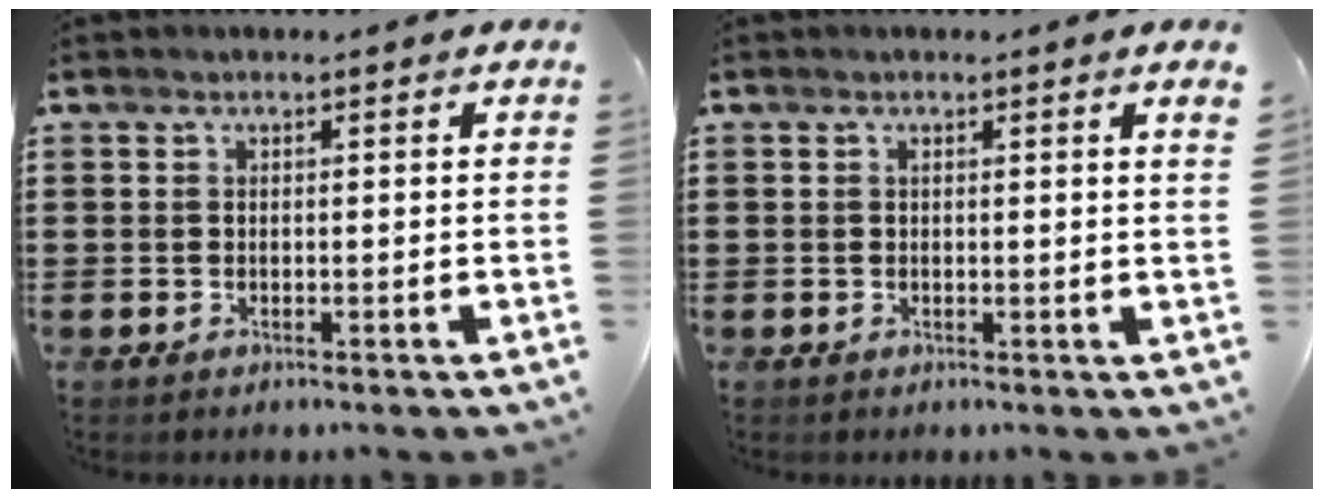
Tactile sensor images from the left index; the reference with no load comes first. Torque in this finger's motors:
{"motor_torque": [0.01, 0.00, 0.00, 0.03]}